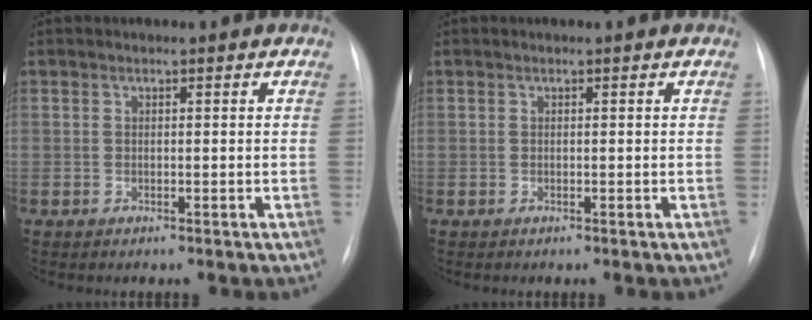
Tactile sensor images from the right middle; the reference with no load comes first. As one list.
[{"total": 0.0}]